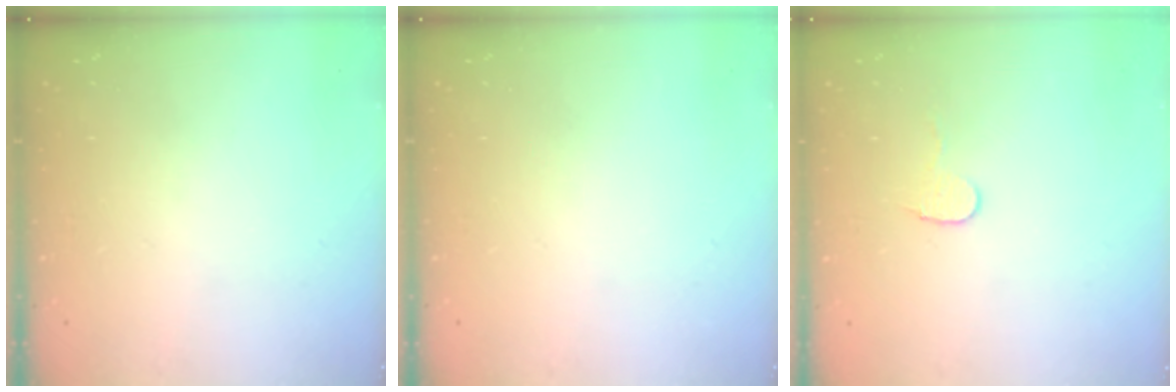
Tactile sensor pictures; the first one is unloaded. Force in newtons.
{"total": 0.0}
{"total": 5.0, "press": 5.0, "slide": 0.4}